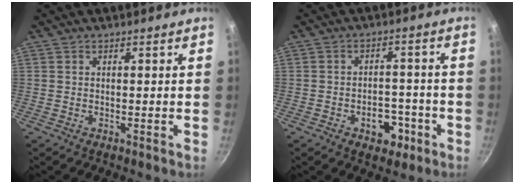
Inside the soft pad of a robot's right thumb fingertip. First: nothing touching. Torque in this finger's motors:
{"motor_torque": [0.80, 0.59, 0.57, -0.21, 0.02]}